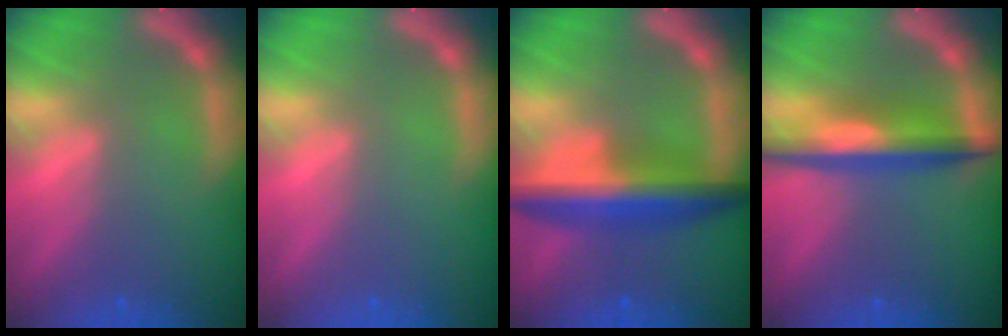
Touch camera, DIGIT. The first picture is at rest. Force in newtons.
{"total": 0.0}
{"total": 7.4}
{"total": 6.0}